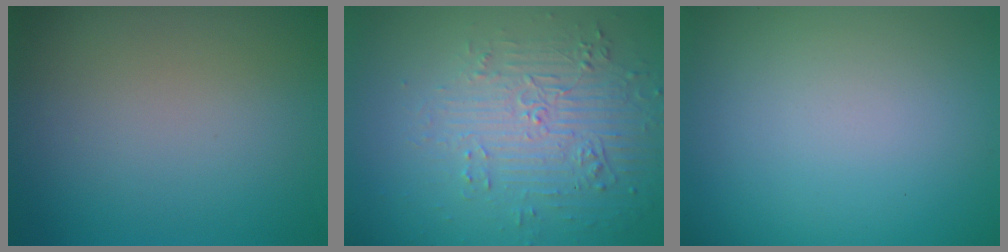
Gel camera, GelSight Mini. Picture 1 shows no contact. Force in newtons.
{"total": 4.4, "press": 3.4, "slide": 2.8}
{"total": 0.0}